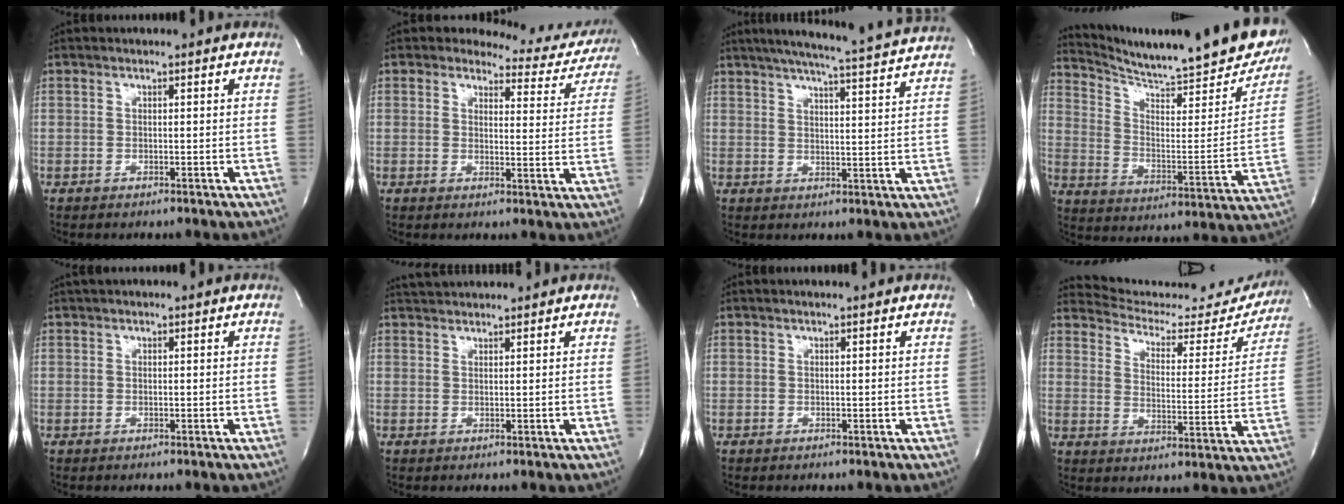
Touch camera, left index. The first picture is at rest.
{"total": 10.3, "force": [9.6, 3.8, 0.7], "torque": [0.016, -0.035, 0.083]}
{"total": 16.3, "force": [14.6, -0.9, 7.2], "torque": [-0.125, -0.016, 0.184]}
{"total": 25.9, "force": [22.2, 3.4, 12.8], "torque": [-0.207, -0.070, 0.300]}
{"total": 0.9, "force": [0.4, 0.5, 0.5], "torque": [-0.013, 0.011, 0.005]}
{"total": 4.6, "force": [4.5, 0.2, 0.9], "torque": [-0.023, 0.029, 0.076]}
{"total": 0.7, "force": [0.7, -0.1, 0.2], "torque": [-0.007, 0.001, 0.008]}
{"total": 20.0, "force": [19.4, 3.7, 3.6], "torque": [-0.044, -0.061, 0.246]}